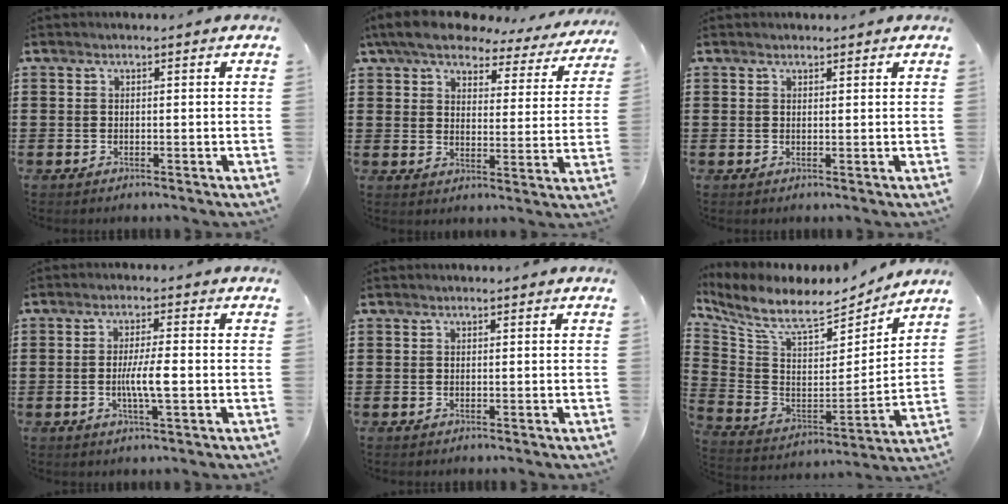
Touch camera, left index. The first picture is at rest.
{"total": 7.2, "force": [6.3, 2.0, 2.9], "torque": [-0.086, -0.025, 0.111]}
{"total": 0.8, "force": [0.7, 0.3, 0.1], "torque": [-0.004, 0.001, 0.015]}
{"total": 5.1, "force": [-0.8, 0.8, 5.0], "torque": [-0.094, -0.001, -0.018]}
{"total": 0.0}
{"total": 9.7, "force": [8.5, 2.3, 4.3], "torque": [-0.123, -0.057, 0.147]}